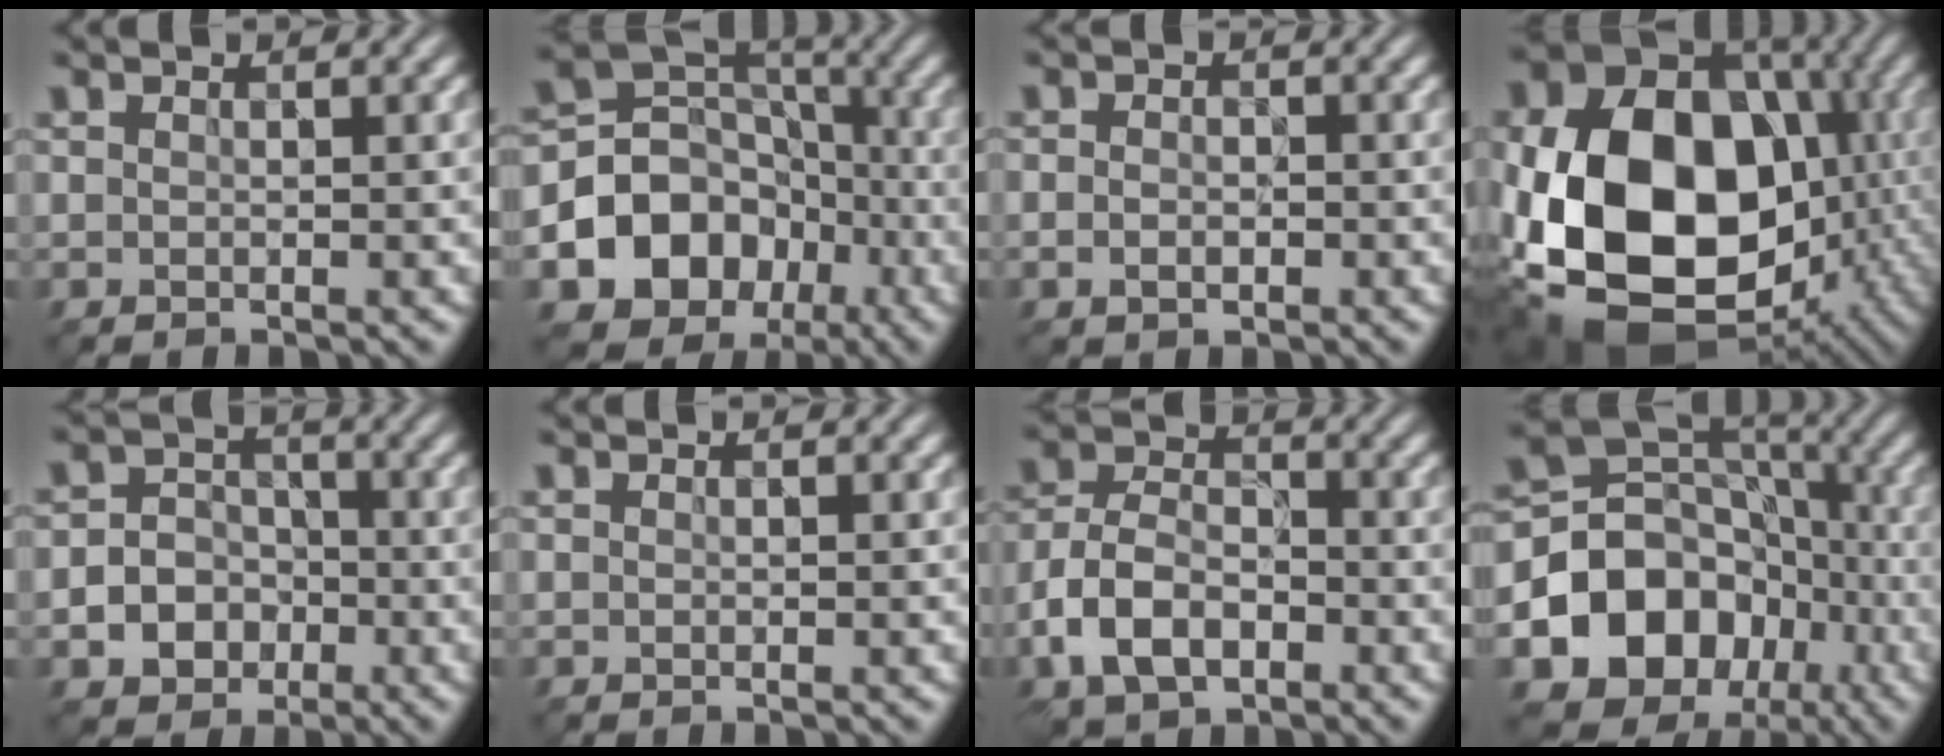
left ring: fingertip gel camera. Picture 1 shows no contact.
{"total": 11.1, "force": [-3.9, 9.2, 5.0], "torque": [-0.095, -0.003, -0.080]}
{"total": 1.8, "force": [-0.5, 1.3, 1.1], "torque": [-0.013, -0.003, -0.011]}
{"total": 20.1, "force": [-2.6, 15.2, 12.9], "torque": [-0.272, -0.024, -0.026]}
{"total": 5.3, "force": [-1.9, 4.5, 1.9], "torque": [-0.011, -0.001, -0.047]}
{"total": 0.0}
{"total": 6.4, "force": [-2.9, 4.1, 4.0], "torque": [-0.085, 0.004, -0.065]}
{"total": 12.8, "force": [-4.3, 10.4, 6.2], "torque": [-0.118, 0.000, -0.076]}